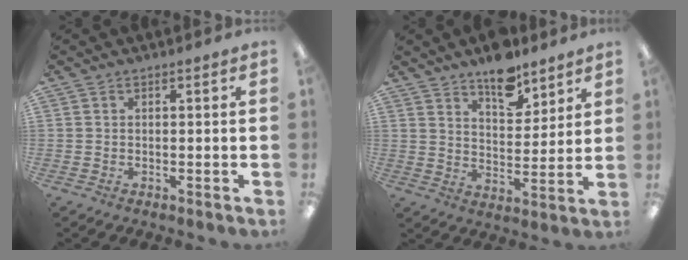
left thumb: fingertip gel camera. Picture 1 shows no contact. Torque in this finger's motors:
{"motor_torque": [1.28, 0.56, 0.93, -0.74, 0.02]}